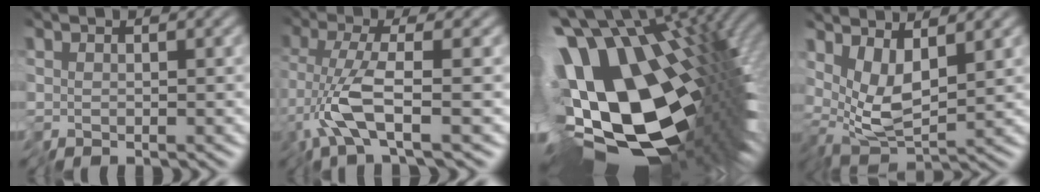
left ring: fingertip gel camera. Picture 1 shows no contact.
{"total": 4.7, "force": [-2.0, 0.2, 4.3], "torque": [-0.103, -0.001, -0.044]}
{"total": 19.4, "force": [-0.4, 11.2, 15.8], "torque": [-0.268, -0.079, 0.046]}
{"total": 4.6, "force": [1.4, 1.8, 4.0], "torque": [-0.086, -0.009, 0.029]}